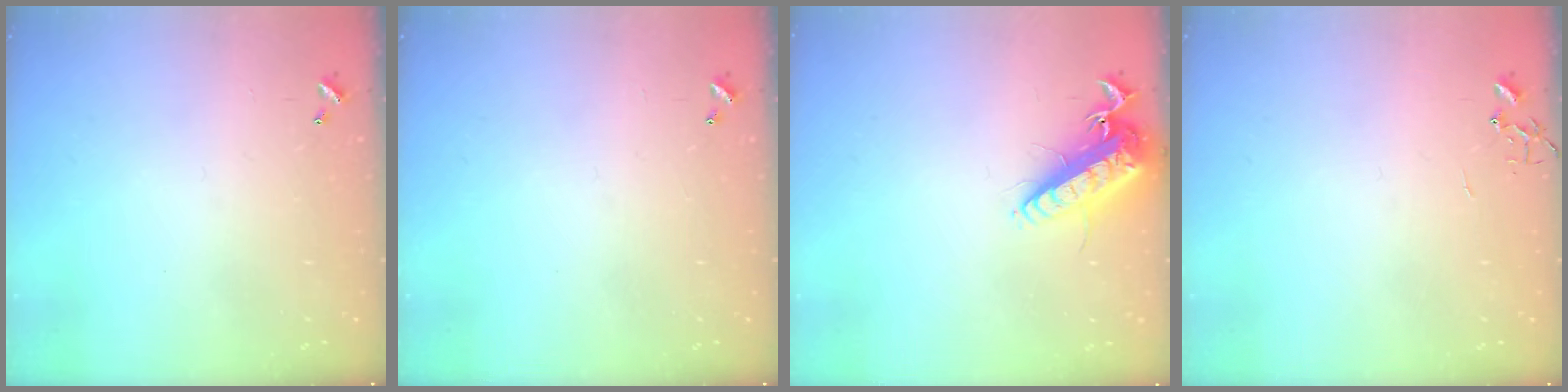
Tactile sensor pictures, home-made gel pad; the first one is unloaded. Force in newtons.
{"total": 0.0}
{"total": 15.9, "press": 15.5, "slide": 3.3}
{"total": 0.0}